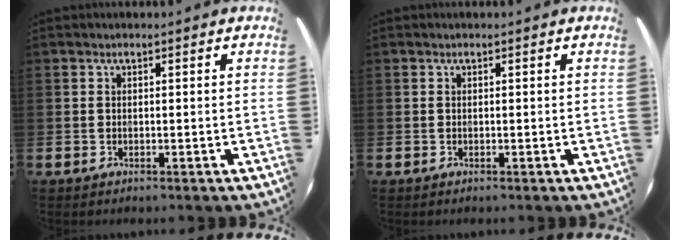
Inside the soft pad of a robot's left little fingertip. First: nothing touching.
{"total": 0.0}